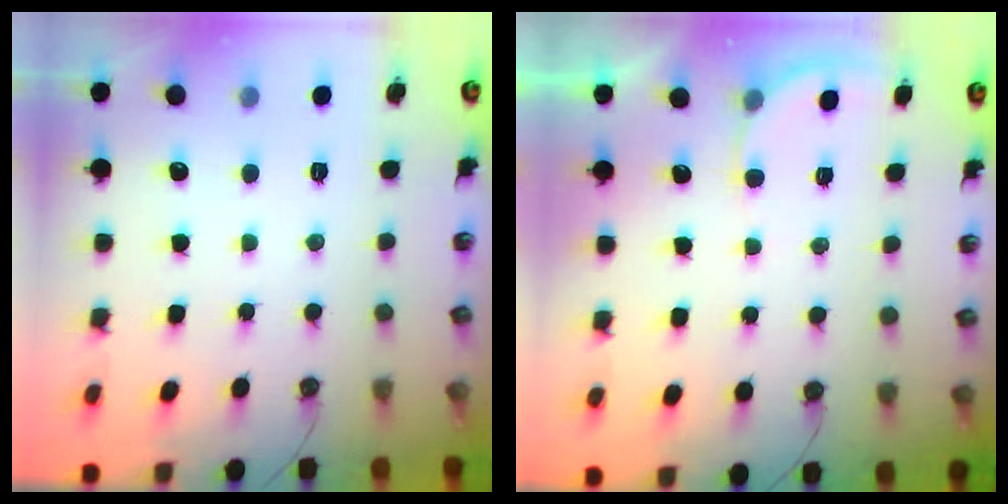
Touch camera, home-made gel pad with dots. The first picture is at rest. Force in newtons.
{"total": 4.1, "press": 4.1, "slide": 0.3}